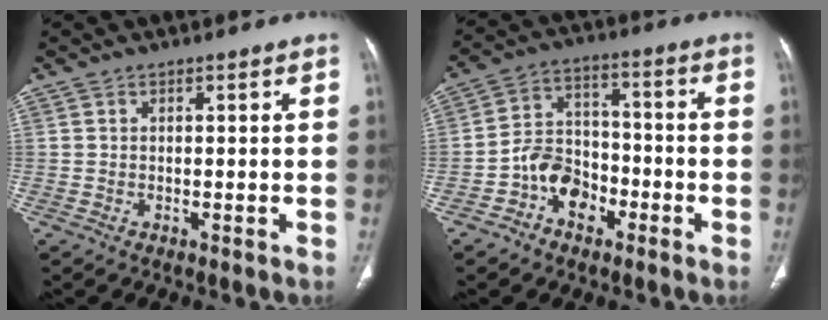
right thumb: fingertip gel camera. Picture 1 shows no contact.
{"total": 9.2, "force": [-4.4, 6.7, 4.6], "torque": [-0.048, 0.043, -0.083]}